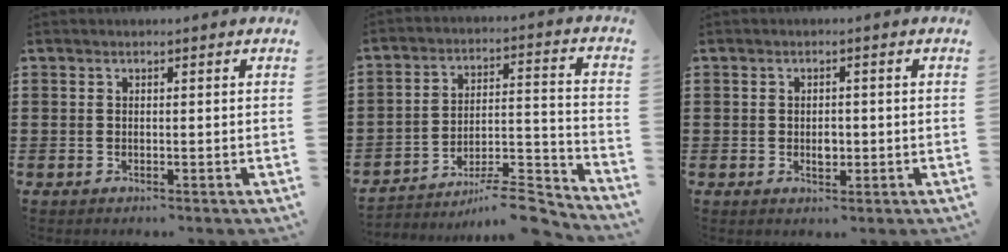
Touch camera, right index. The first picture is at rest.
{"total": 8.4, "force": [-7.5, 1.3, 3.5], "torque": [-0.043, 0.016, -0.145]}
{"total": 2.0, "force": [-0.3, 1.3, 1.5], "torque": [-0.030, 0.003, -0.006]}